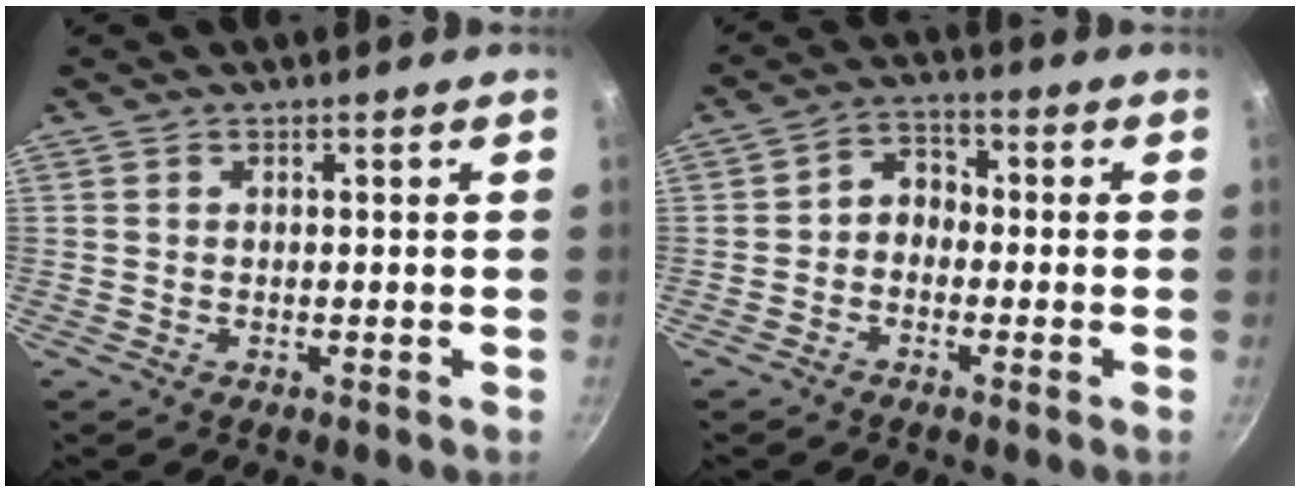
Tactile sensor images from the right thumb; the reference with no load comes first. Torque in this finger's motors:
{"motor_torque": [0.02, 0.26, -0.07, 0.16, 0.02]}